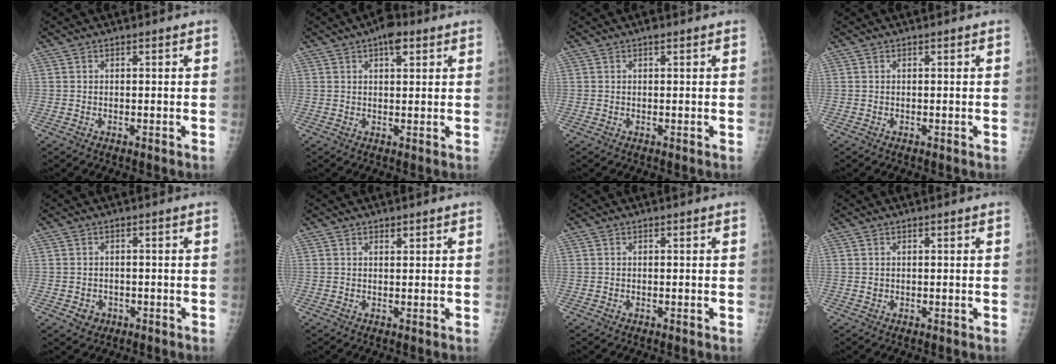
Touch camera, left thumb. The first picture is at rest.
{"total": 4.5, "force": [2.4, 2.1, 3.2], "torque": [-0.032, -0.005, 0.032]}
{"total": 0.7, "force": [0.4, 0.3, 0.5], "torque": [-0.003, 0.001, 0.006]}
{"total": 0.0}
{"total": 2.4, "force": [-1.0, 2.1, 0.6], "torque": [0.003, 0.005, -0.009]}
{"total": 0.8, "force": [0.6, 0.4, 0.4], "torque": [0.003, -0.004, 0.009]}
{"total": 0.0}
{"total": 0.5, "force": [0.2, 0.4, 0.2], "torque": [0.005, -0.001, 0.005]}